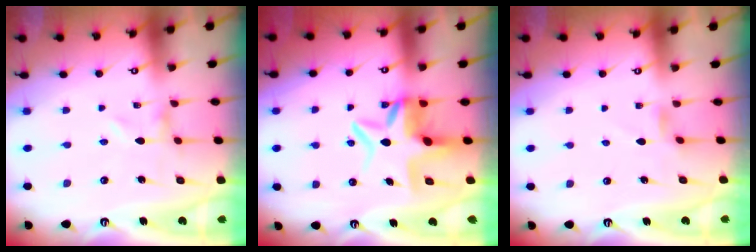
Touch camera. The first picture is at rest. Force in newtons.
{"total": 8.7, "press": 8.2, "slide": 2.9}
{"total": 2.7, "press": 2.6, "slide": 0.4}